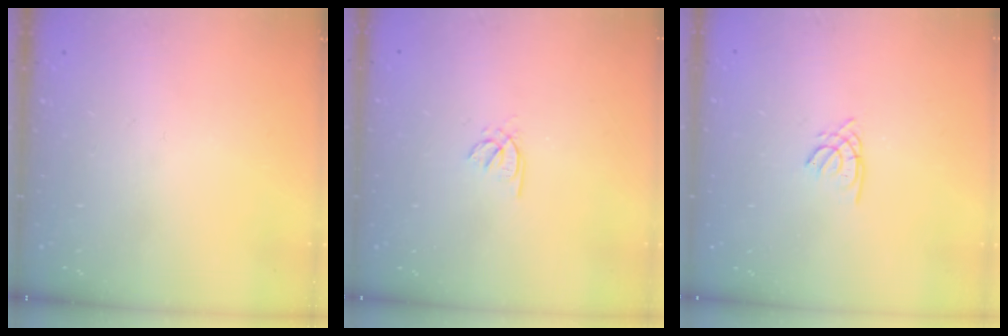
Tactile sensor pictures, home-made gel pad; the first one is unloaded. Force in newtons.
{"total": 1.8, "press": 1.8, "slide": 0.5}
{"total": 1.6, "press": 1.5, "slide": 0.4}